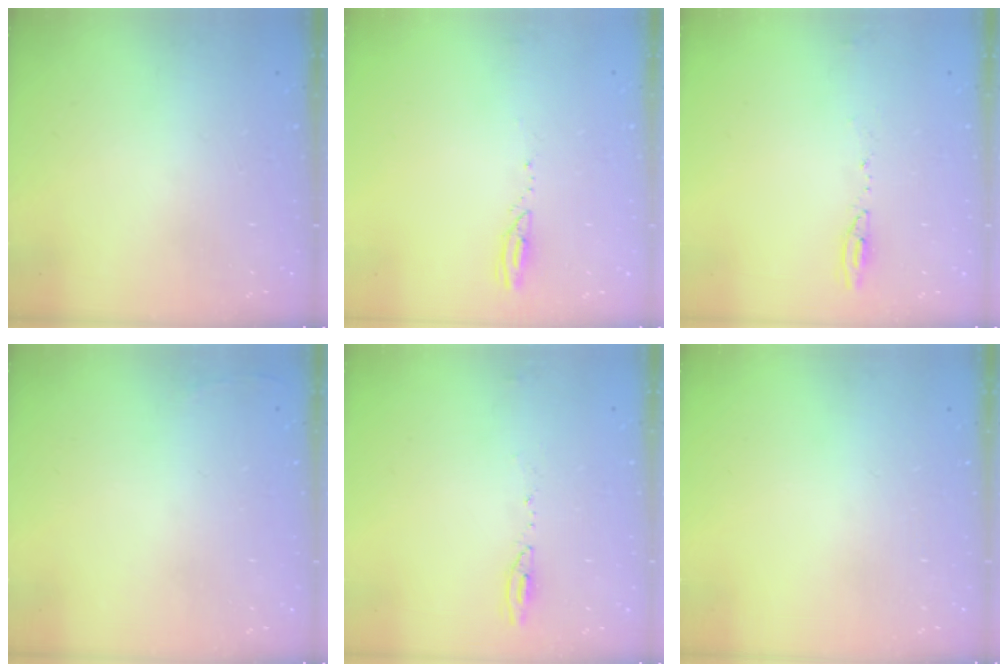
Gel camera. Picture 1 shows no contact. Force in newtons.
{"total": 2.4, "press": 2.4, "slide": 0.3}
{"total": 4.6, "press": 4.3, "slide": 1.6}
{"total": 2.5, "press": 2.4, "slide": 0.9}
{"total": 4.6, "press": 4.3, "slide": 1.6}
{"total": 0.0}